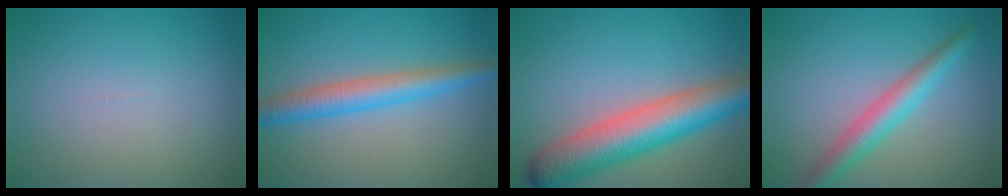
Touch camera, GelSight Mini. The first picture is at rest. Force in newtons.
{"total": 4.2, "press": 4.2, "slide": 0.1}
{"total": 8.6, "press": 8.6, "slide": 0.5}
{"total": 3.9, "press": 3.9, "slide": 0.1}